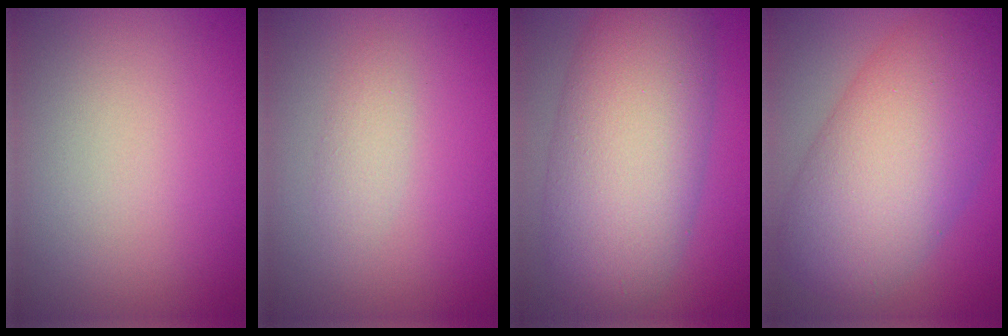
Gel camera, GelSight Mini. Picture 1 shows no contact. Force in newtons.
{"total": 1.4, "press": 1.4, "slide": 0.1}
{"total": 10.4, "press": 10.4, "slide": 0.3}
{"total": 11.4, "press": 11.4, "slide": 0.1}